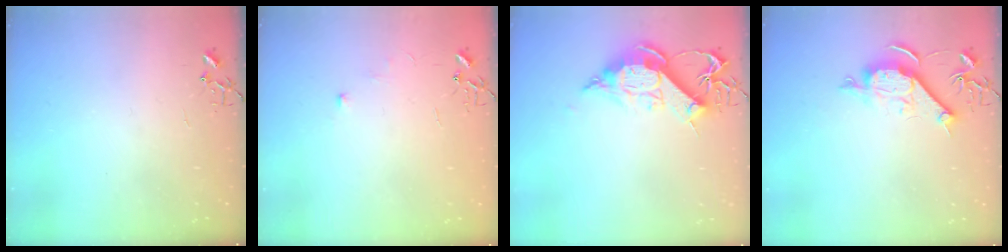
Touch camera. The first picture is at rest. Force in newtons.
{"total": 5.4, "press": 5.3, "slide": 0.7}
{"total": 13.0, "press": 13.0, "slide": 1.1}
{"total": 10.4, "press": 10.4, "slide": 0.9}